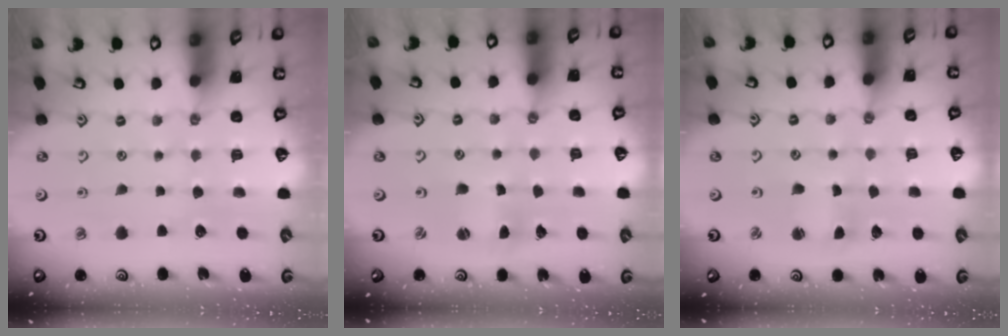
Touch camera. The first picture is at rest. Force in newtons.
{"total": 2.5, "press": 2.5, "slide": 0.3}
{"total": 2.4, "press": 2.3, "slide": 0.4}